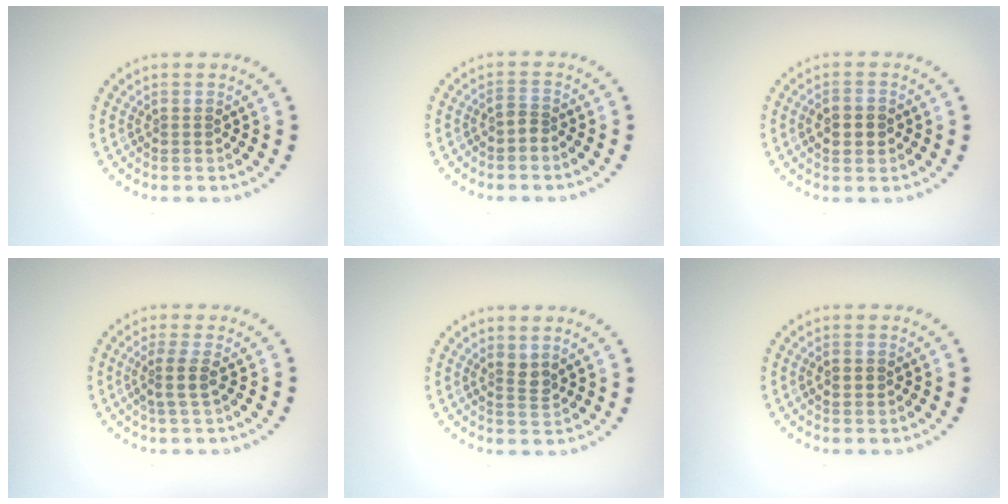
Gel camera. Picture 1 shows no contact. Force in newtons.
{"total": 1.0, "press": 0.6, "slide": 0.7}
{"total": 3.1, "press": 3.1, "slide": 0.2}
{"total": 2.0, "press": 1.5, "slide": 1.3}
{"total": 1.3, "press": 1.0, "slide": 0.8}
{"total": 1.4, "press": 1.4, "slide": 0.1}